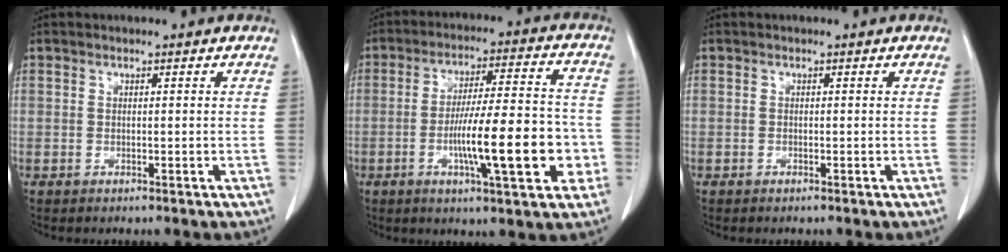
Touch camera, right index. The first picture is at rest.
{"total": 15.1, "force": [-4.0, 2.4, 14.4], "torque": [-0.232, 0.010, -0.060]}
{"total": 0.0}